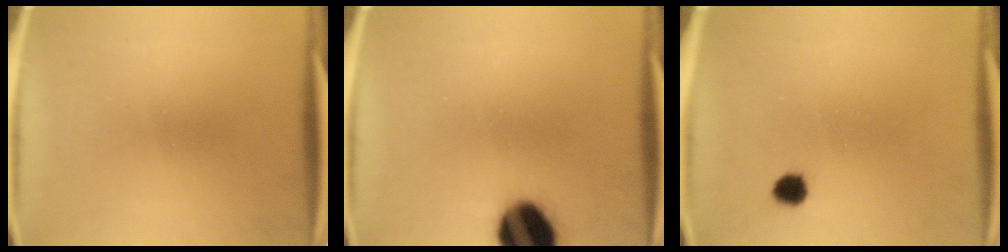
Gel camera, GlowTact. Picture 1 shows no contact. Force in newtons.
{"total": 14.9}
{"total": 2.5}